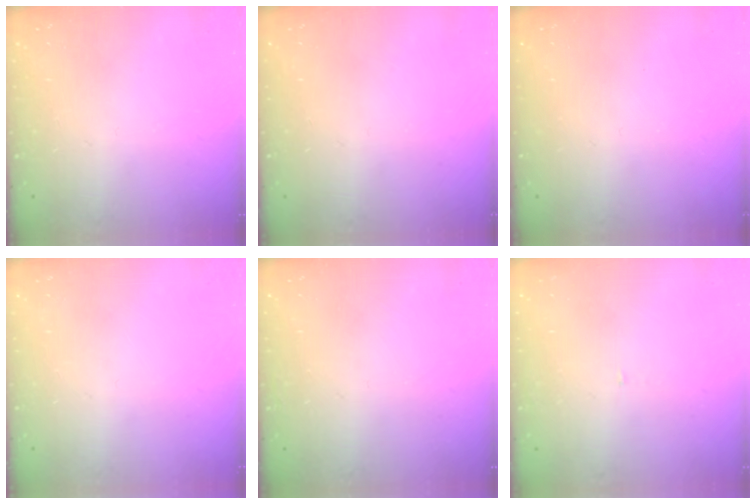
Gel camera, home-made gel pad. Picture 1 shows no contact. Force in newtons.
{"total": 0.0}
{"total": 0.0}
{"total": 0.0}
{"total": 1.6, "press": 1.6, "slide": 0.1}
{"total": 3.0, "press": 3.0, "slide": 0.2}